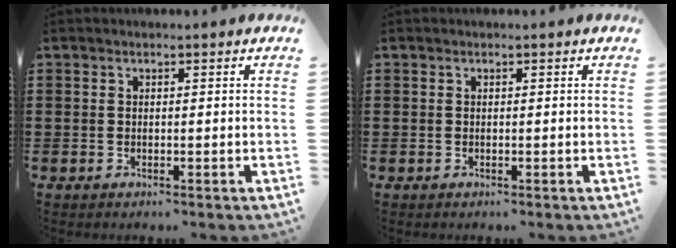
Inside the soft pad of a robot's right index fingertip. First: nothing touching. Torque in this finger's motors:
{"motor_torque": [0.00, 2.14, 0.00, -0.01]}